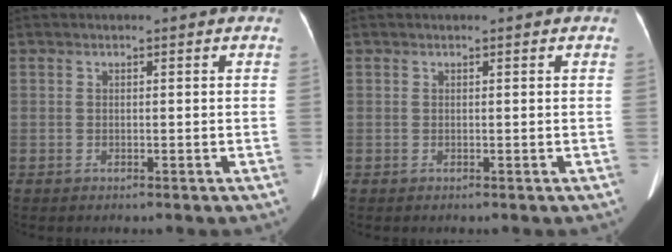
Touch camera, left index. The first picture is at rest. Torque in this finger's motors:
{"motor_torque": [0.06, 0.02, 0.04, 0.01]}